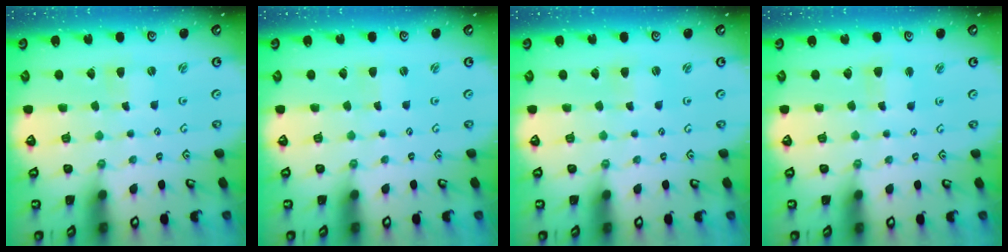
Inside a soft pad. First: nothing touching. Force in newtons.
{"total": 0.0}
{"total": 1.8, "press": 1.8, "slide": 0.3}
{"total": 2.7, "press": 2.7, "slide": 0.2}